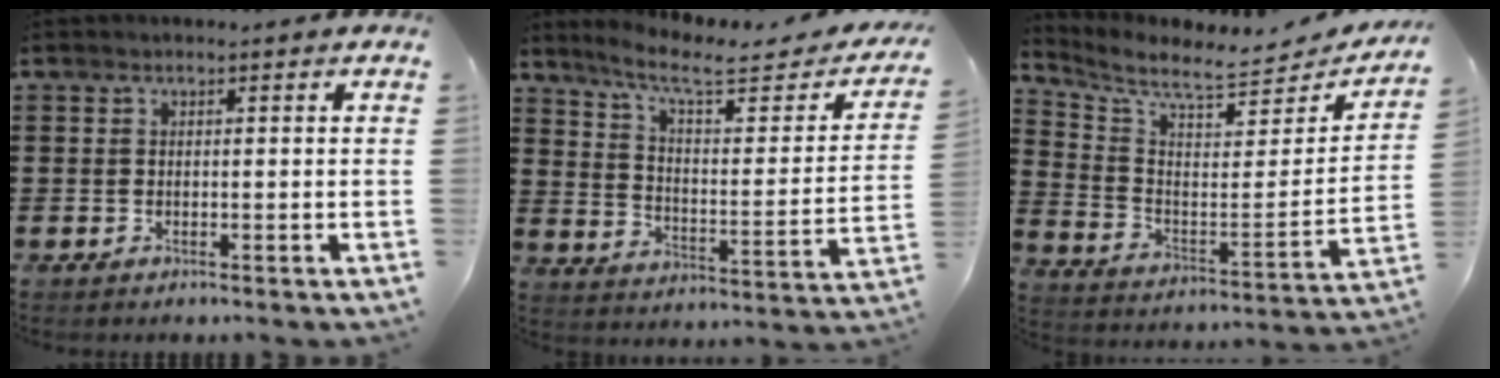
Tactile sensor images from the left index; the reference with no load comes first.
{"total": 8.2, "force": [6.3, 1.2, 5.1], "torque": [-0.118, -0.037, 0.103]}
{"total": 6.9, "force": [6.0, 1.1, 3.2], "torque": [-0.092, -0.048, 0.099]}